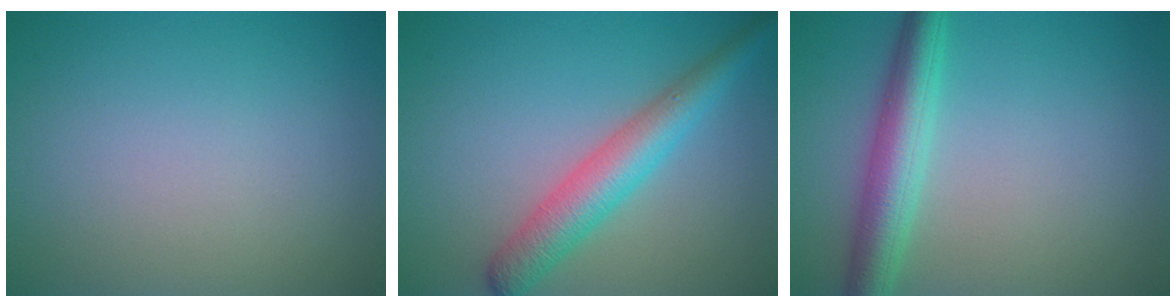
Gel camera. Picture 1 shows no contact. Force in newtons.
{"total": 4.8, "press": 4.8, "slide": 0.1}
{"total": 4.7, "press": 4.7, "slide": 0.1}